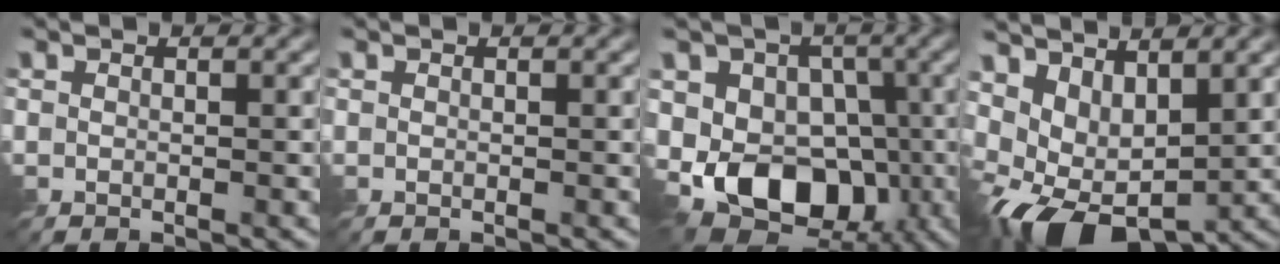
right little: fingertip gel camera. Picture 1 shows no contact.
{"total": 0.0}
{"total": 9.1, "force": [-2.4, 6.8, 5.4], "torque": [-0.082, -0.002, -0.054]}
{"total": 7.7, "force": [0.1, 4.5, 6.2], "torque": [-0.119, -0.021, 0.015]}